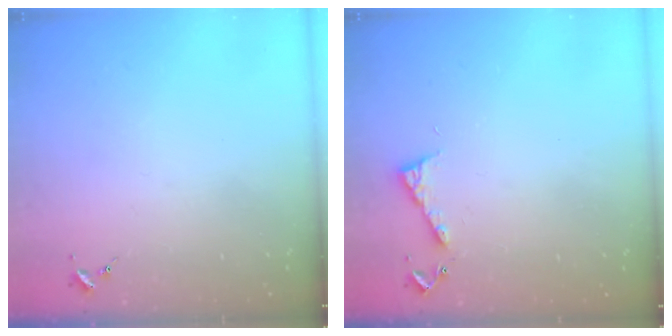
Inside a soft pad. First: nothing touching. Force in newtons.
{"total": 6.7, "press": 6.7, "slide": 0.8}